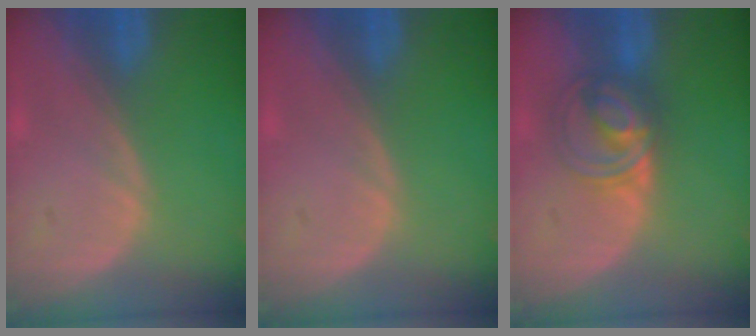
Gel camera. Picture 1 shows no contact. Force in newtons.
{"total": 0.0}
{"total": 5.7, "press": 5.6, "slide": 0.4}